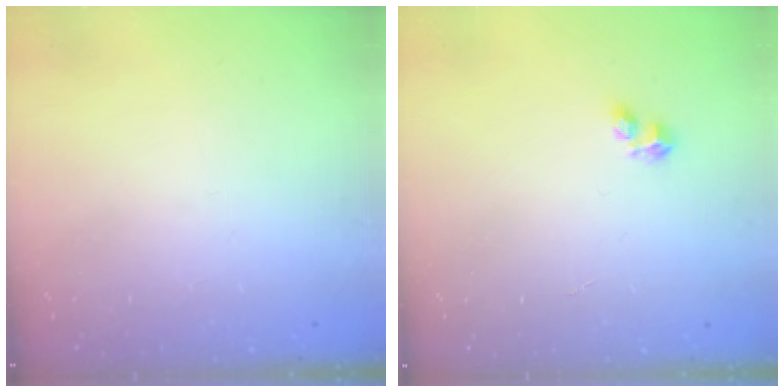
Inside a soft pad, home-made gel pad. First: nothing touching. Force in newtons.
{"total": 3.1, "press": 3.1, "slide": 0.5}